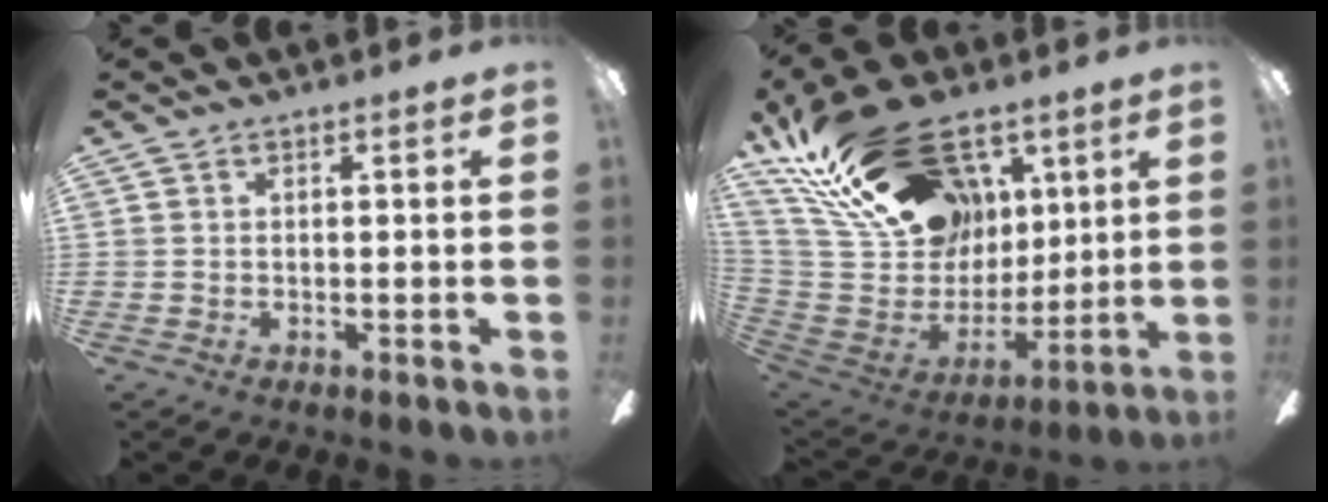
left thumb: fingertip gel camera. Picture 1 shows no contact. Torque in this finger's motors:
{"motor_torque": [1.25, 0.92, 1.36, -1.41, 0.52]}